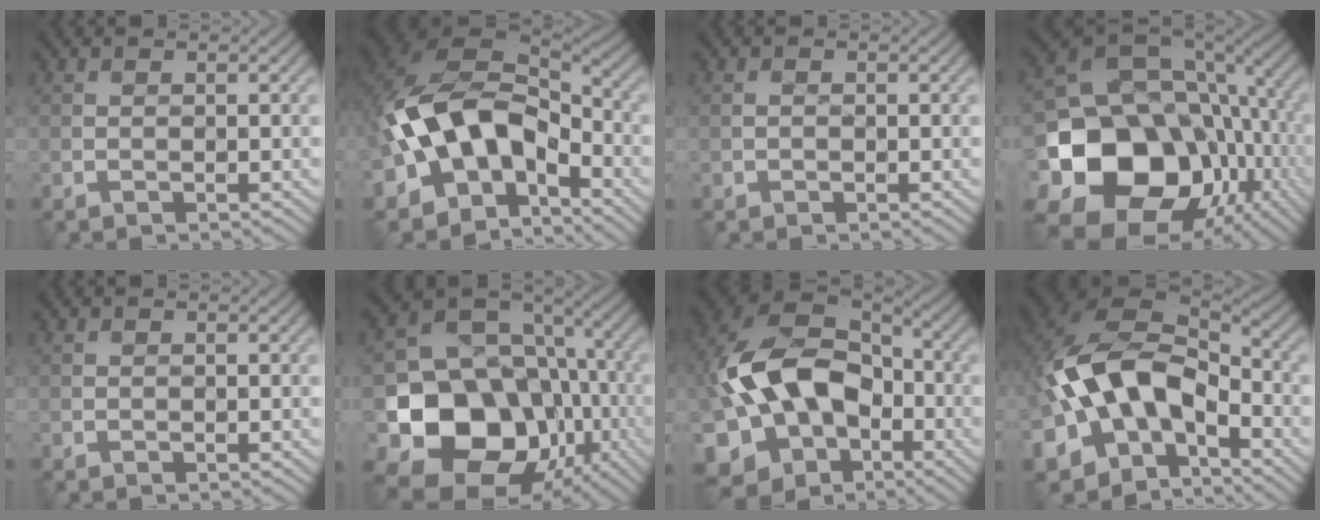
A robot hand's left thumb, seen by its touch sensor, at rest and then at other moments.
{"total": 13.9, "force": [-4.2, 9.2, 9.5], "torque": [-0.170, -0.006, -0.086]}
{"total": 0.6, "force": [-0.1, 0.5, 0.3], "torque": [-0.005, 0.000, -0.002]}
{"total": 20.1, "force": [-5.0, 16.0, 11.2], "torque": [-0.234, -0.046, -0.059]}
{"total": 0.0}
{"total": 17.9, "force": [-5.3, 14.3, 9.3], "torque": [-0.185, -0.041, -0.084]}
{"total": 18.2, "force": [-3.4, 13.4, 11.9], "torque": [-0.257, -0.012, -0.061]}
{"total": 15.6, "force": [-4.7, 10.3, 10.7], "torque": [-0.222, -0.022, -0.091]}